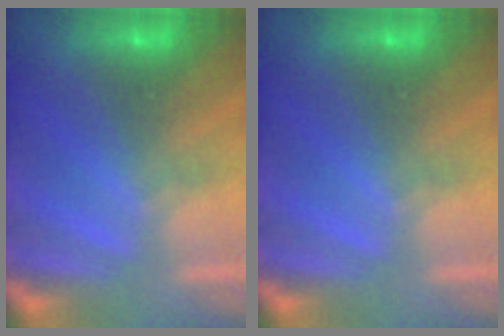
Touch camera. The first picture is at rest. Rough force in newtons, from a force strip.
{"total": 0.0}